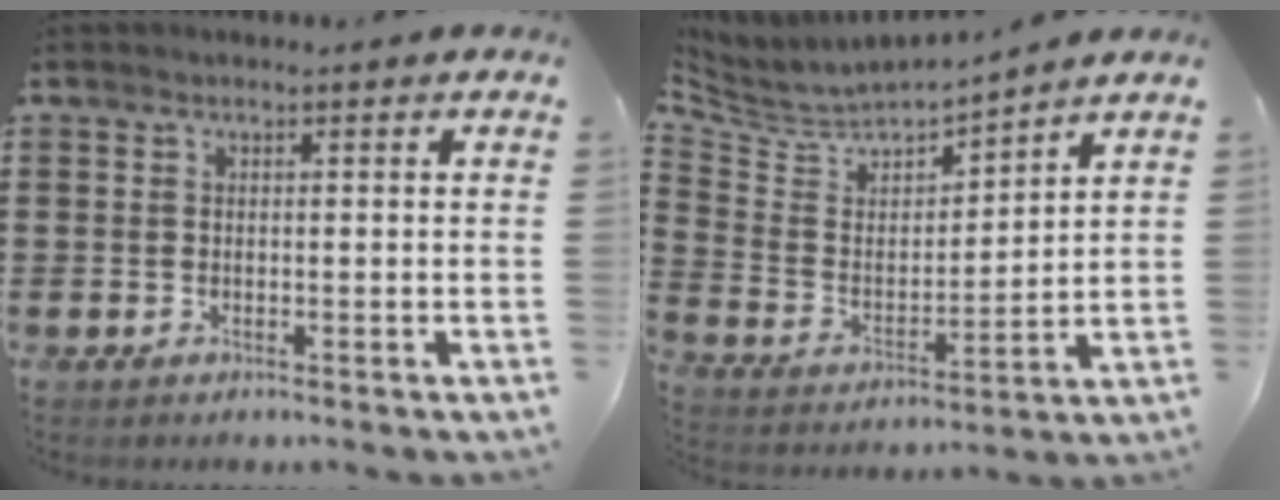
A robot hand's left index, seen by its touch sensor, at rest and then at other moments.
{"total": 4.2, "force": [3.9, 1.6, 0.3], "torque": [-0.039, -0.033, 0.059]}